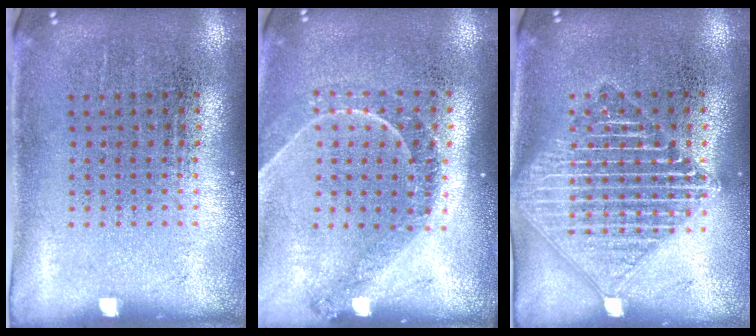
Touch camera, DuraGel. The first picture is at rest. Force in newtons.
{"total": 1.2, "press": 1.2, "slide": 0.2}
{"total": 3.3, "press": 3.2, "slide": 0.5}